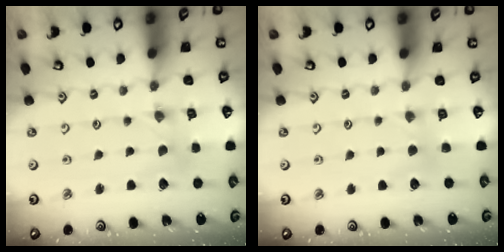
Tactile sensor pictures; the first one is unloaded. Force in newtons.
{"total": 3.4, "press": 3.4, "slide": 0.5}